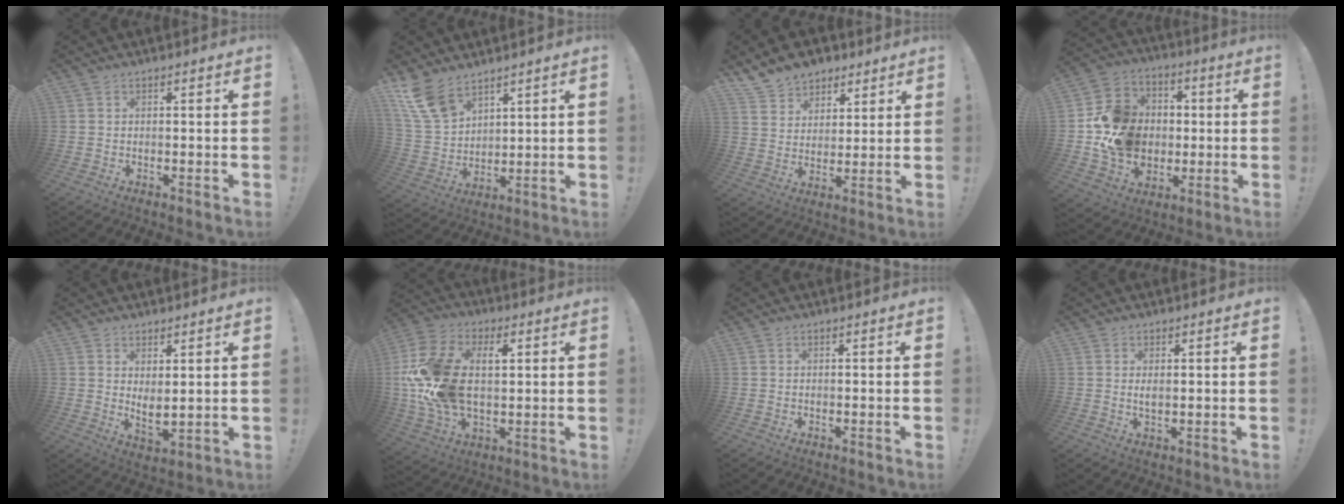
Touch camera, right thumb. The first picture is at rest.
{"total": 12.3, "force": [8.8, 6.5, 5.7], "torque": [-0.116, -0.047, 0.175]}
{"total": 10.1, "force": [7.6, 6.5, 1.8], "torque": [-0.040, -0.054, 0.153]}
{"total": 16.2, "force": [-1.5, 14.7, 6.5], "torque": [-0.080, 0.029, -0.008]}
{"total": 4.7, "force": [2.9, 1.7, 3.3], "torque": [-0.046, -0.026, 0.056]}
{"total": 21.7, "force": [3.0, 13.9, 16.3], "torque": [-0.318, 0.002, 0.059]}
{"total": 0.0}
{"total": 1.8, "force": [0.7, 0.6, 1.6], "torque": [-0.027, -0.002, 0.010]}